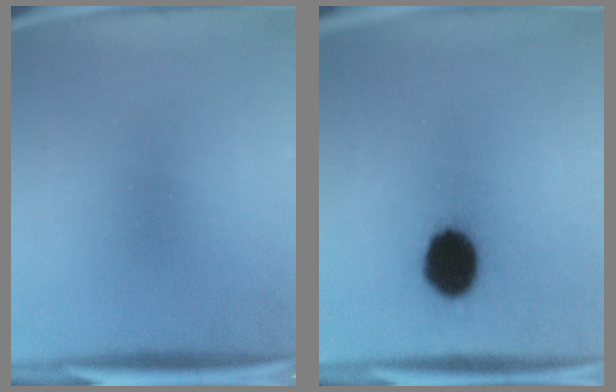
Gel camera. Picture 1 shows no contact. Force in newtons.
{"total": 12.1}